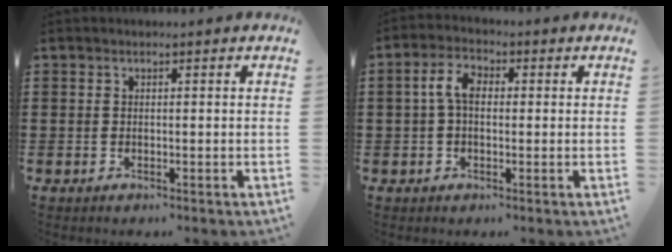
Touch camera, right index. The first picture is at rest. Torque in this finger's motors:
{"motor_torque": [0.67, -0.43, 0.49, 0.10]}